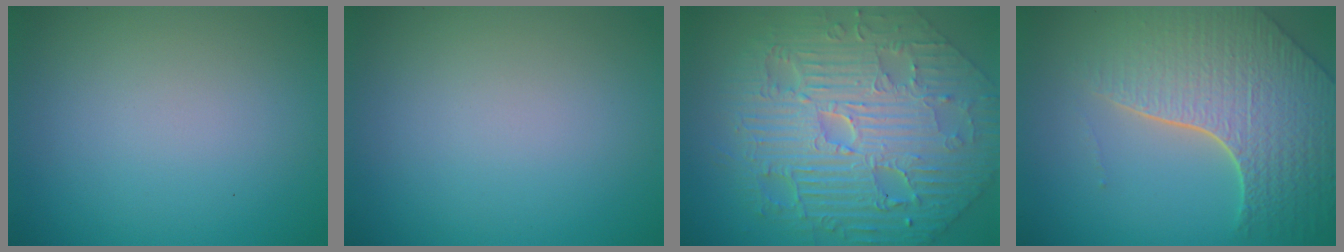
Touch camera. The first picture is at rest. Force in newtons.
{"total": 0.0}
{"total": 11.7, "press": 7.8, "slide": 8.7}
{"total": 8.1, "press": 5.7, "slide": 5.7}